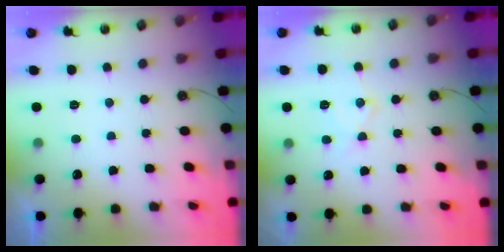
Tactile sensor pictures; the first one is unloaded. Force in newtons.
{"total": 8.4, "press": 8.4, "slide": 0.6}